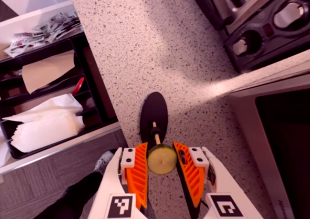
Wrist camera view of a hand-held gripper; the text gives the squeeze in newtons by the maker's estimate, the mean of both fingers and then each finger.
{"total": 10.6, "left": 10.8, "right": 10.4}